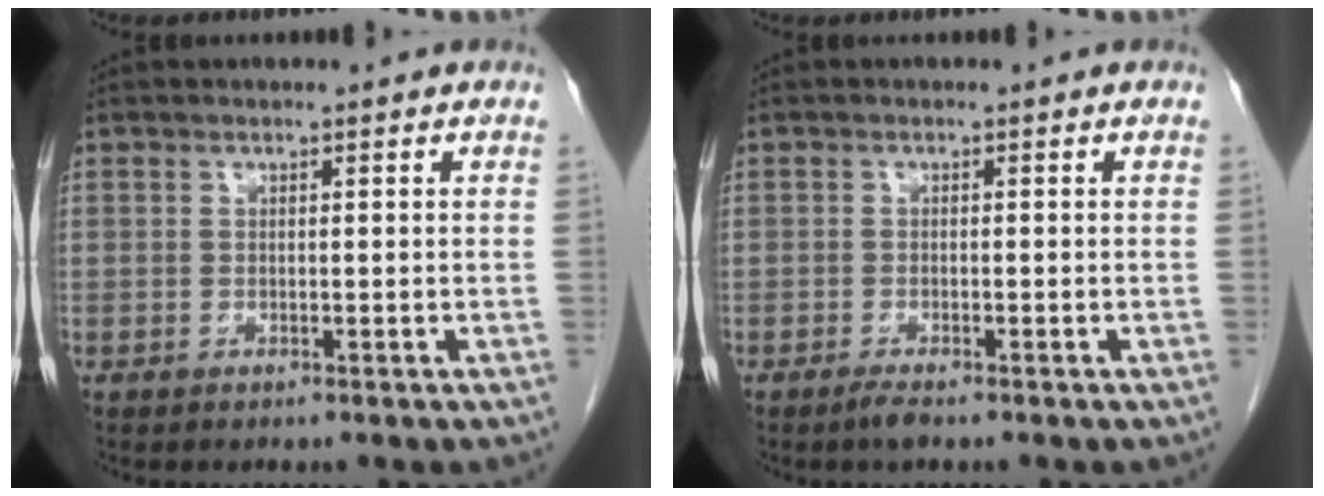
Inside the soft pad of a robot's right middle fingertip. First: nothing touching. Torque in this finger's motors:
{"motor_torque": [0.44, -0.16, 0.06, 0.03]}